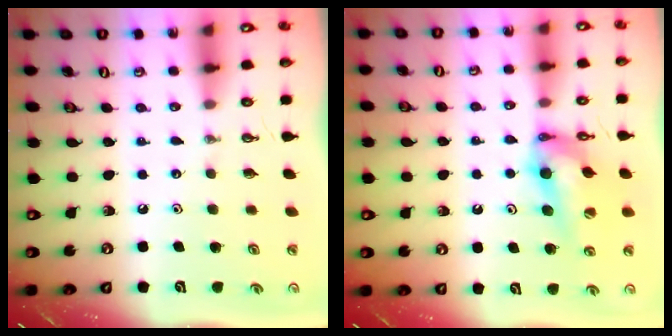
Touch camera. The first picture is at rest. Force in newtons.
{"total": 12.3, "press": 11.7, "slide": 3.7}